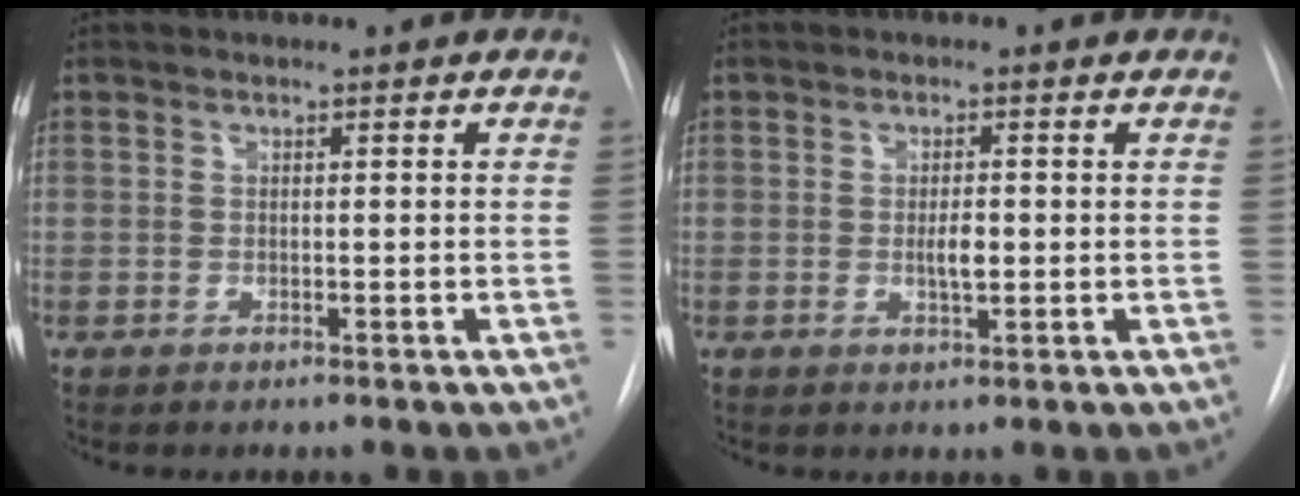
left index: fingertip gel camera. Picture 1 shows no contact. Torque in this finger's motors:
{"motor_torque": [0.53, 0.28, 0.06, 0.05]}